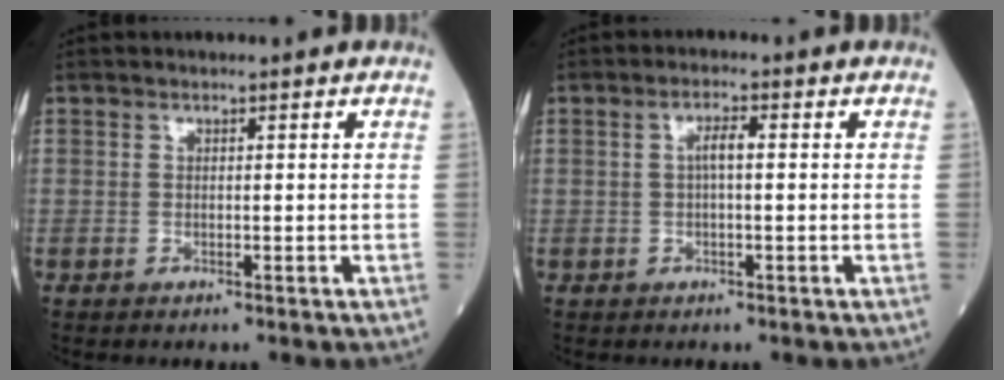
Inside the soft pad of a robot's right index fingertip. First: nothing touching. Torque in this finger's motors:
{"motor_torque": [0.32, -0.05, 0.23, 0.06]}